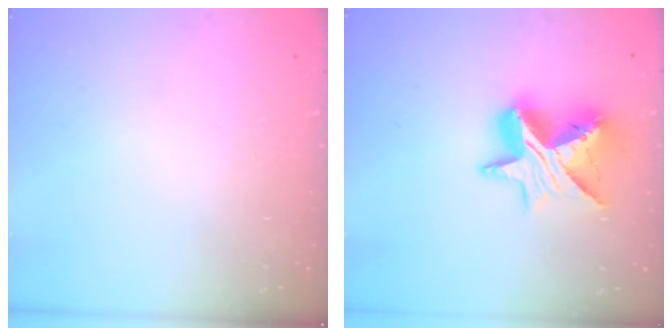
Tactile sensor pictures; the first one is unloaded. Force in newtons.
{"total": 14.5, "press": 14.5, "slide": 1.3}